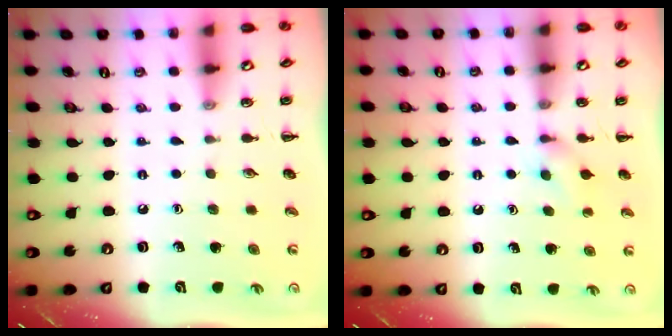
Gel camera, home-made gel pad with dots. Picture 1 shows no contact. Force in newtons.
{"total": 4.7, "press": 4.3, "slide": 1.7}